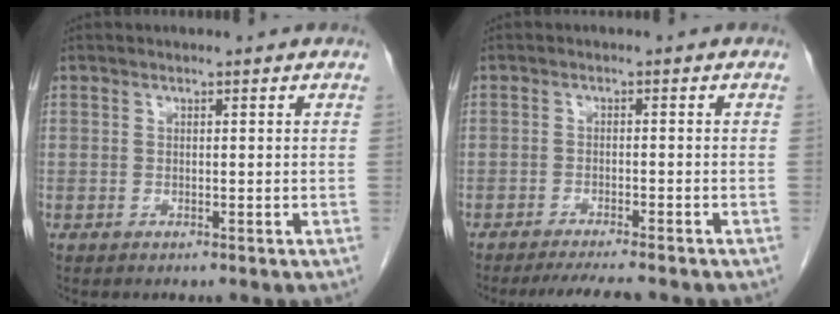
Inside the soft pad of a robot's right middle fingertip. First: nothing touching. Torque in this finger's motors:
{"motor_torque": [-0.04, -0.10, 0.02, 0.01]}